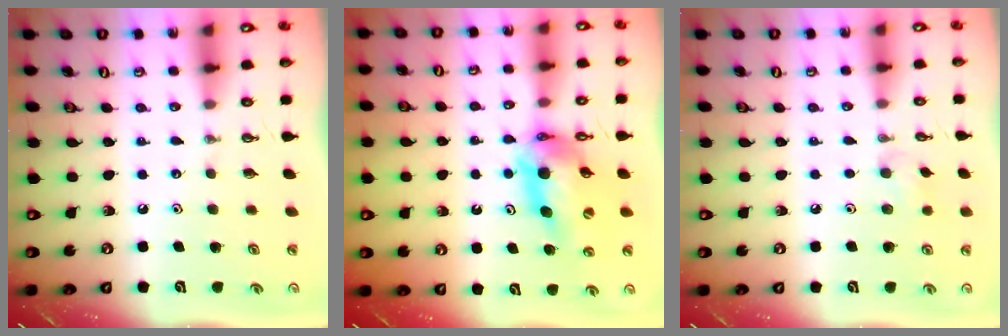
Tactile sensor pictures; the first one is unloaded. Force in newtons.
{"total": 12.3, "press": 12.2, "slide": 1.1}
{"total": 6.7, "press": 6.7, "slide": 0.9}